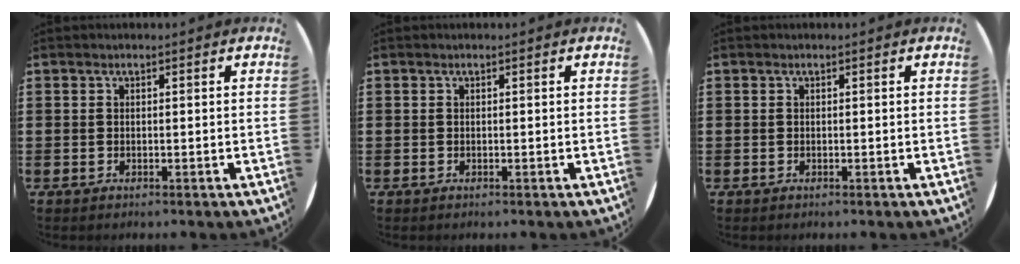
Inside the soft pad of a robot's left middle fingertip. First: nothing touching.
{"total": 0.0}
{"total": 0.0}